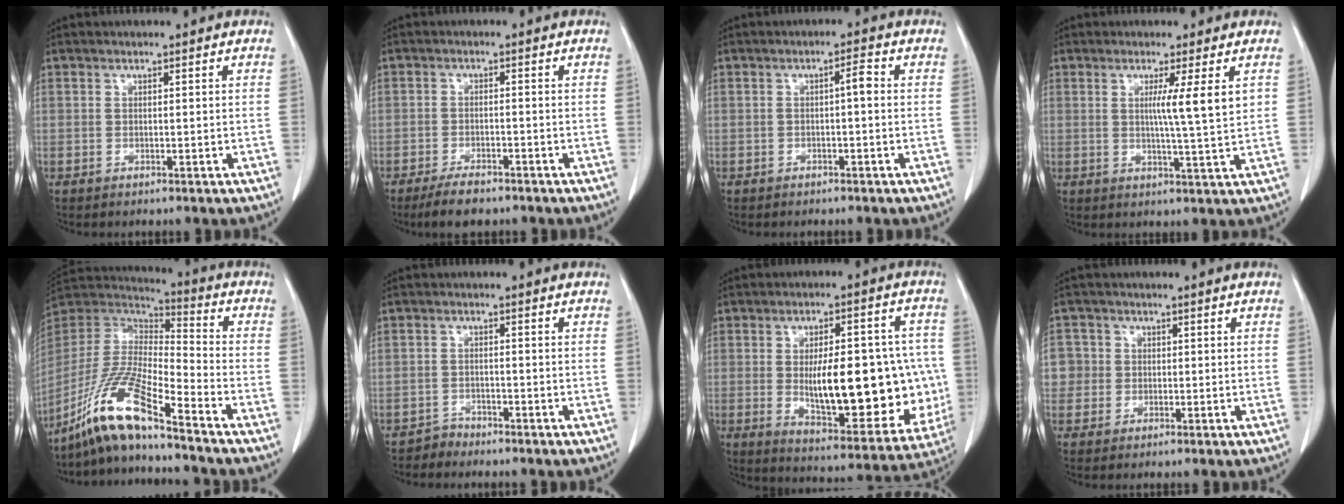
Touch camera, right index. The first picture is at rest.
{"total": 4.5, "force": [-3.6, 1.4, 2.4], "torque": [-0.044, -0.004, -0.059]}
{"total": 2.0, "force": [-0.1, 0.3, 2.0], "torque": [-0.027, 0.008, -0.001]}
{"total": 5.5, "force": [1.5, -1.0, 5.2], "torque": [-0.087, -0.011, 0.022]}
{"total": 14.3, "force": [-10.6, 0.6, 9.5], "torque": [-0.199, -0.013, -0.202]}
{"total": 1.6, "force": [-1.5, 0.4, -0.6], "torque": [0.016, 0.000, -0.029]}
{"total": 21.3, "force": [-1.3, 7.5, 19.9], "torque": [-0.245, 0.015, 0.008]}
{"total": 3.8, "force": [0.1, 3.8, 0.1], "torque": [0.012, 0.016, 0.001]}